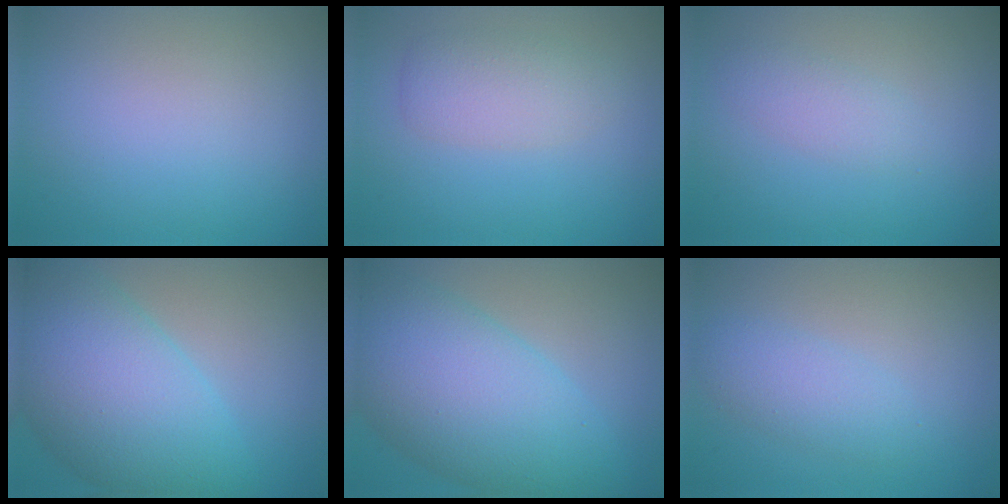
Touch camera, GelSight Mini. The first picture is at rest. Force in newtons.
{"total": 3.0, "press": 3.0, "slide": 0.3}
{"total": 1.8, "press": 1.8, "slide": 0.0}
{"total": 10.1, "press": 10.1, "slide": 0.3}
{"total": 10.3, "press": 10.3, "slide": 0.2}
{"total": 2.4, "press": 2.4, "slide": 0.1}